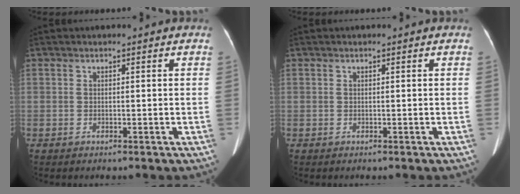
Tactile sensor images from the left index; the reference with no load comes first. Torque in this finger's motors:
{"motor_torque": [0.03, -0.01, 0.00, 0.00]}